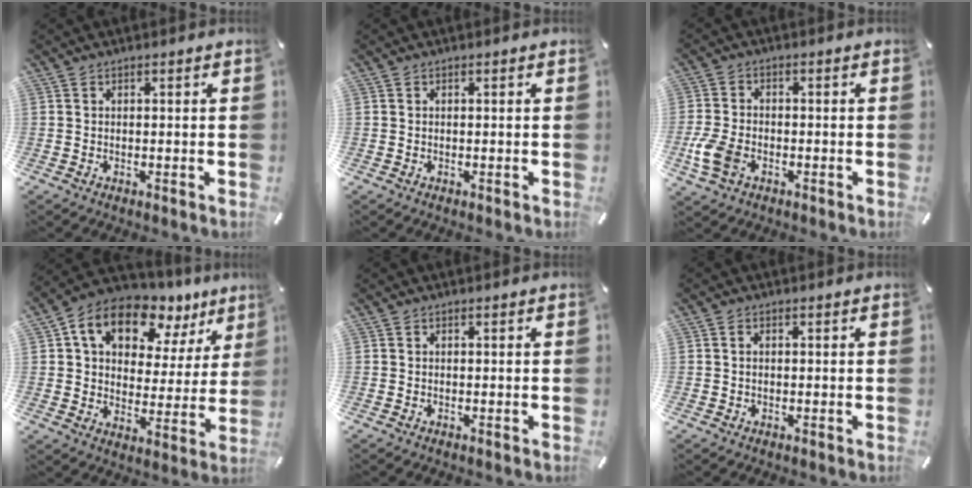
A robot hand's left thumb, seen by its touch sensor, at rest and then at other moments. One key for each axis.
{"total": 0.0}
{"total": 7.1, "fx": -2.5, "fy": 4.5, "fz": 4.8, "tx": -0.113, "ty": 0.006, "tz": -0.047}
{"total": 12.9, "fx": 8.0, "fy": 8.1, "fz": 6.0, "tx": -0.105, "ty": -0.051, "tz": 0.144}
{"total": 0.0}
{"total": 0.9, "fx": 0.0, "fy": 0.5, "fz": 0.7, "tx": -0.016, "ty": 0.002, "tz": 0.000}